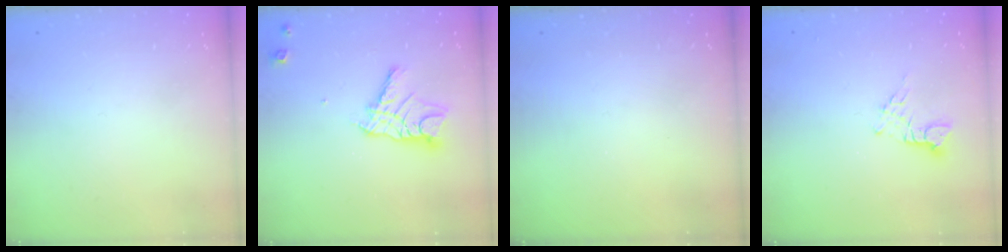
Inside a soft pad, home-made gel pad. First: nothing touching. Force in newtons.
{"total": 11.6, "press": 11.5, "slide": 0.9}
{"total": 0.0}
{"total": 3.6, "press": 3.5, "slide": 0.4}